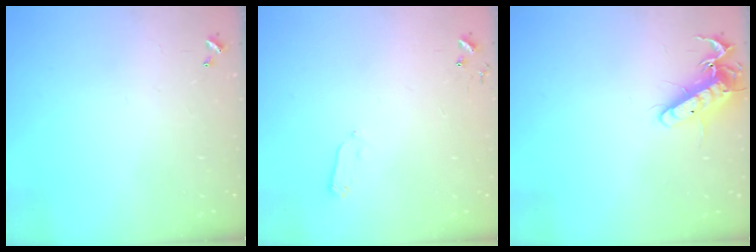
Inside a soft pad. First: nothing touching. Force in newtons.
{"total": 4.0, "press": 3.9, "slide": 1.0}
{"total": 13.7, "press": 13.6, "slide": 1.5}